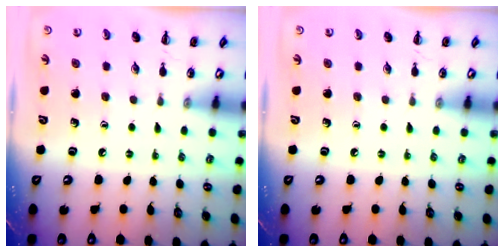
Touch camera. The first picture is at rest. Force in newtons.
{"total": 0.0}